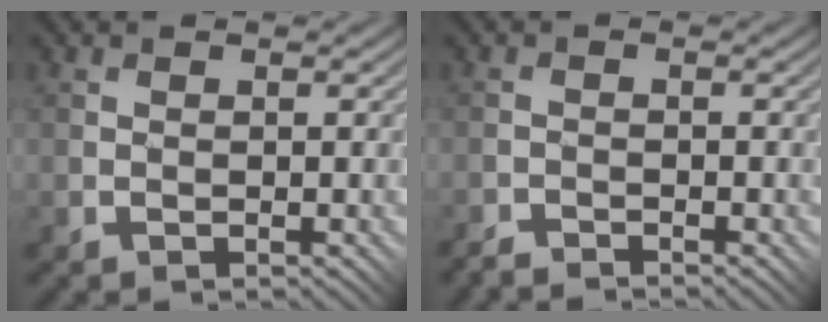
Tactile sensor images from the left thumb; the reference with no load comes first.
{"total": 1.8, "force": [-1.7, -0.3, -0.3], "torque": [0.005, 0.004, -0.038]}